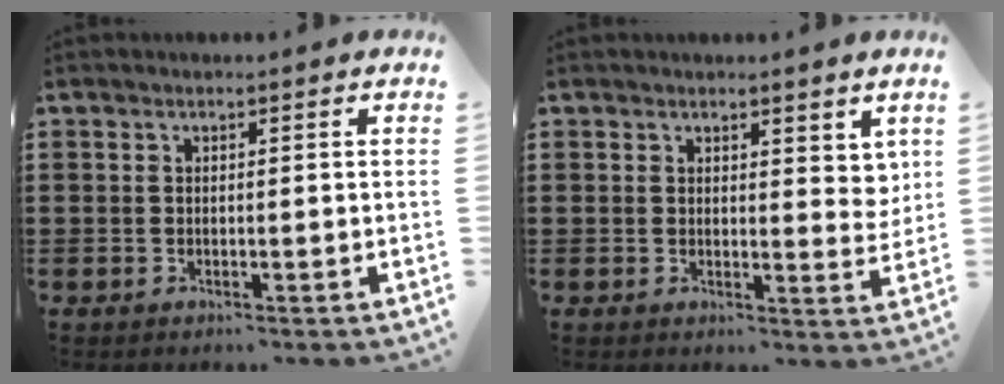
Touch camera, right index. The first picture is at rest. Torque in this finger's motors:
{"motor_torque": [-0.23, 0.22, 0.13, -0.01]}